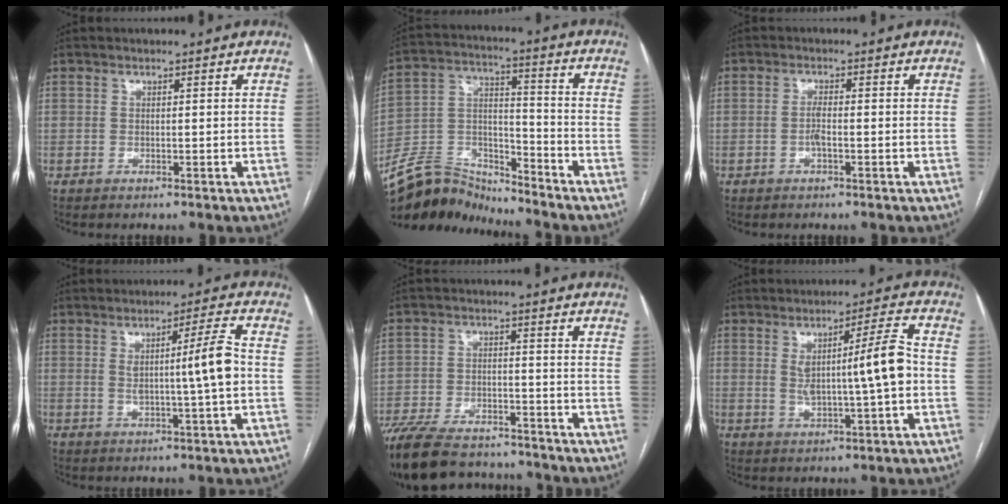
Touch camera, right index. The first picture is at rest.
{"total": 11.2, "force": [-11.1, 2.0, 0.4], "torque": [-0.010, 0.047, -0.211]}
{"total": 1.8, "force": [-0.7, 0.2, 1.7], "torque": [-0.033, 0.001, -0.014]}
{"total": 7.0, "force": [0.2, -0.7, 6.9], "torque": [-0.109, 0.000, 0.007]}
{"total": 16.4, "force": [-14.2, 5.4, 6.0], "torque": [-0.139, -0.004, -0.217]}
{"total": 8.7, "force": [0.2, 0.2, 8.7], "torque": [-0.136, 0.009, 0.007]}